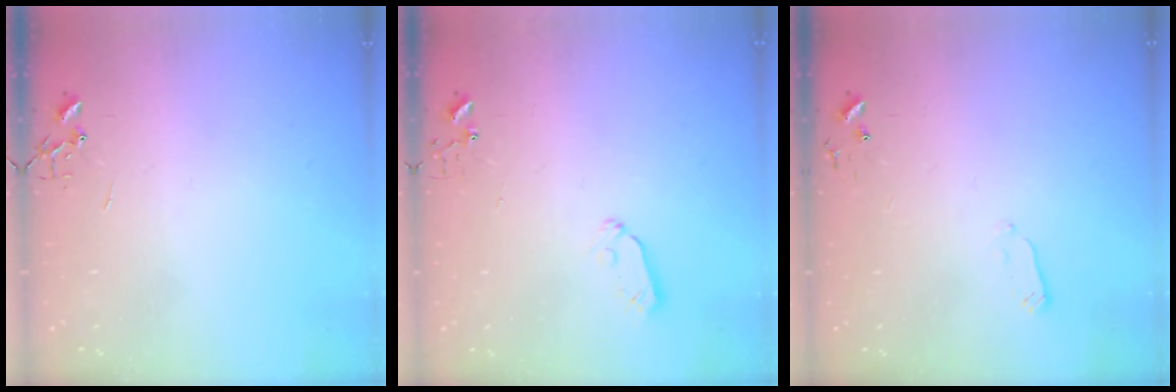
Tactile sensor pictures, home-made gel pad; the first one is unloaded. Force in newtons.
{"total": 3.7, "press": 3.6, "slide": 0.5}
{"total": 3.5, "press": 3.4, "slide": 1.0}